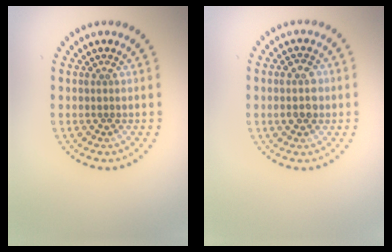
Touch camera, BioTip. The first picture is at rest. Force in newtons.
{"total": 3.1, "press": 3.1, "slide": 0.1}